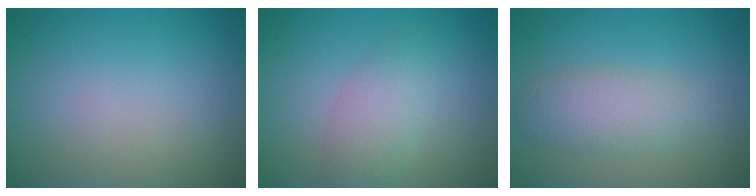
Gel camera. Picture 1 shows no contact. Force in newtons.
{"total": 3.1, "press": 3.1, "slide": 0.1}
{"total": 3.3, "press": 3.3, "slide": 0.3}